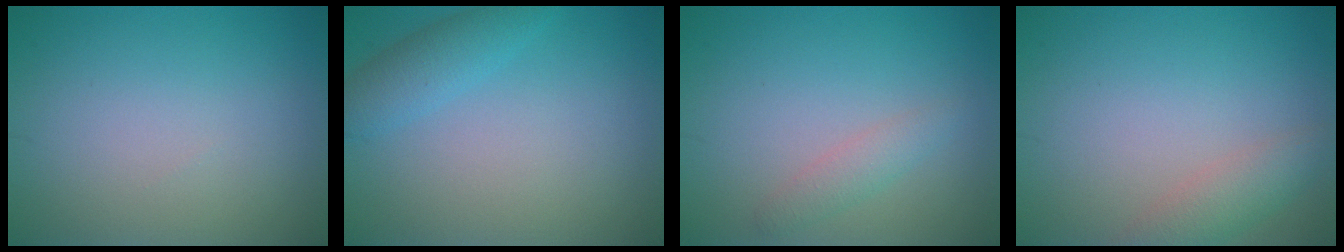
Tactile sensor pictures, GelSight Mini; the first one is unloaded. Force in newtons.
{"total": 2.6, "press": 2.6, "slide": 0.2}
{"total": 1.6, "press": 1.6, "slide": 0.1}
{"total": 2.5, "press": 2.5, "slide": 0.2}